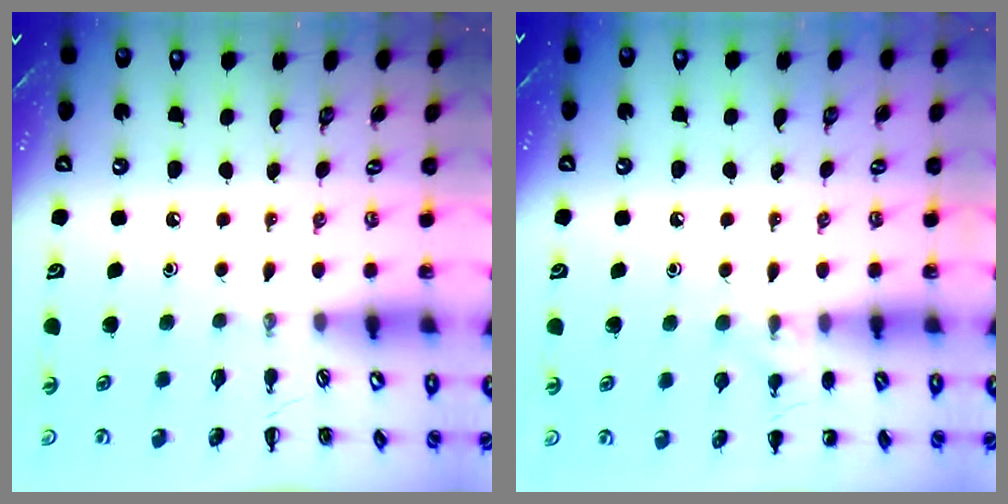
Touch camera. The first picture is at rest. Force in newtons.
{"total": 7.7, "press": 7.3, "slide": 2.4}